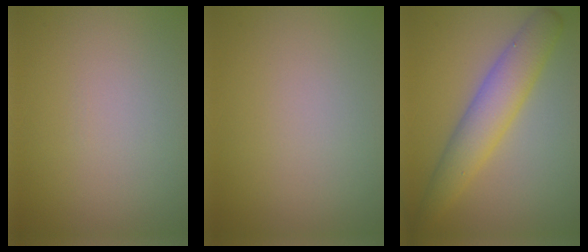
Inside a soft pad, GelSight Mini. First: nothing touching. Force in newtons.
{"total": 0.0}
{"total": 5.1, "press": 5.1, "slide": 0.3}